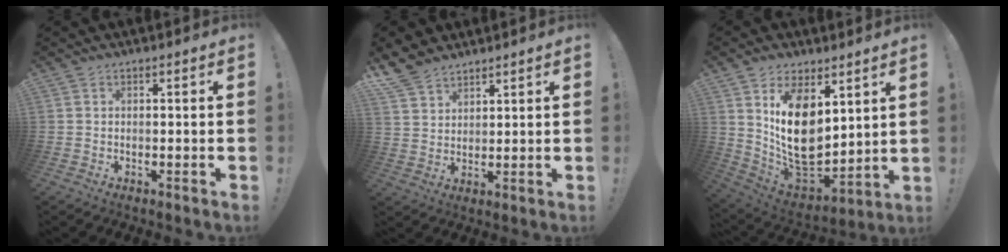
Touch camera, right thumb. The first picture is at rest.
{"total": 7.3, "force": [6.0, 3.5, 2.2], "torque": [-0.048, -0.035, 0.120]}
{"total": 17.9, "force": [5.4, 11.4, 12.7], "torque": [-0.230, -0.059, 0.107]}